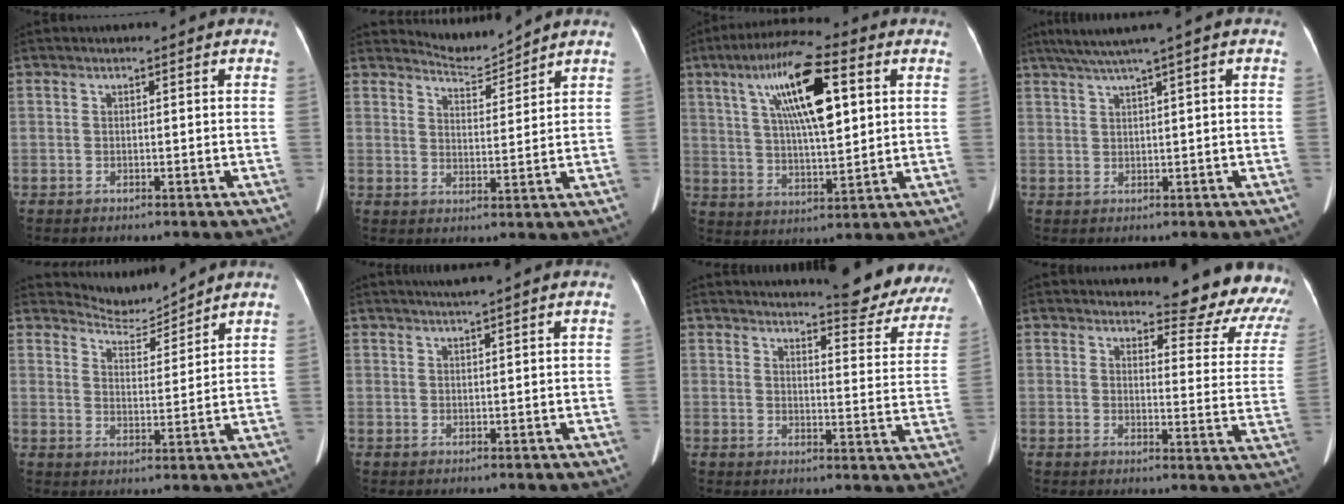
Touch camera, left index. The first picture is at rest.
{"total": 4.2, "force": [4.1, -0.7, -0.8], "torque": [0.007, -0.012, 0.077]}
{"total": 14.4, "force": [4.9, 3.5, 13.1], "torque": [-0.241, 0.022, 0.084]}
{"total": 4.7, "force": [2.9, -0.8, 3.6], "torque": [-0.074, 0.019, 0.057]}
{"total": 4.3, "force": [4.1, -0.8, -0.9], "torque": [0.009, -0.012, 0.079]}
{"total": 2.7, "force": [2.2, -0.7, 1.5], "torque": [-0.020, 0.011, 0.038]}
{"total": 16.1, "force": [15.1, 2.3, 5.0], "torque": [-0.044, -0.067, 0.159]}
{"total": 14.5, "force": [14.0, 3.0, 2.1], "torque": [0.013, -0.090, 0.126]}